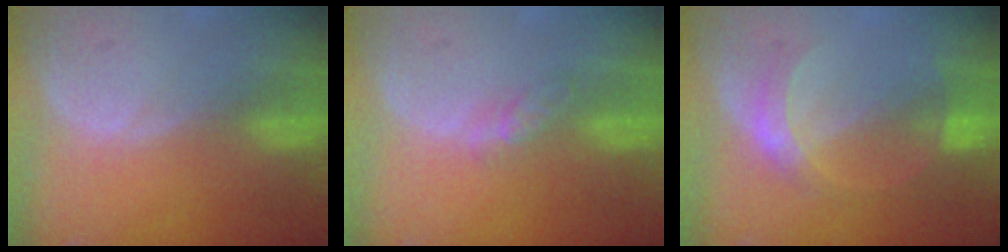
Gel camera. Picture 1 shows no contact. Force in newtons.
{"total": 2.8, "press": 2.5, "slide": 1.2}
{"total": 5.2, "press": 4.8, "slide": 1.9}